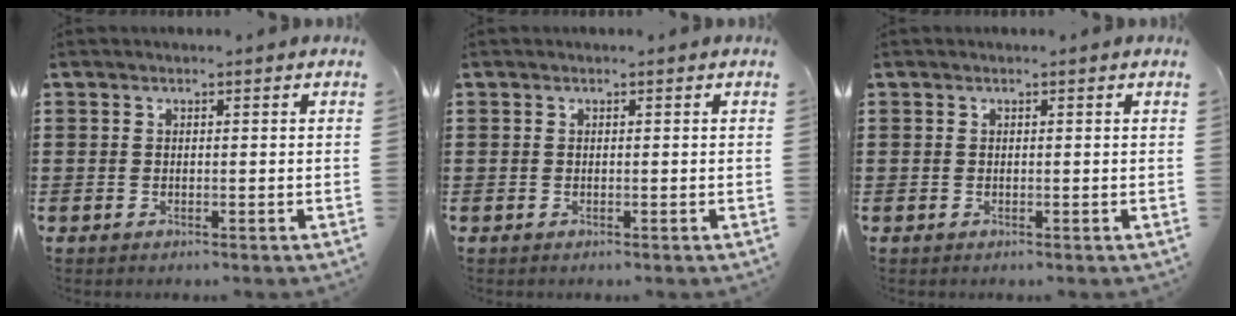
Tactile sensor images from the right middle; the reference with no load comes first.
{"total": 0.0}
{"total": 0.0}